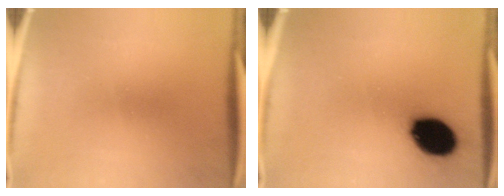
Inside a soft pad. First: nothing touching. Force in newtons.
{"total": 14.7}